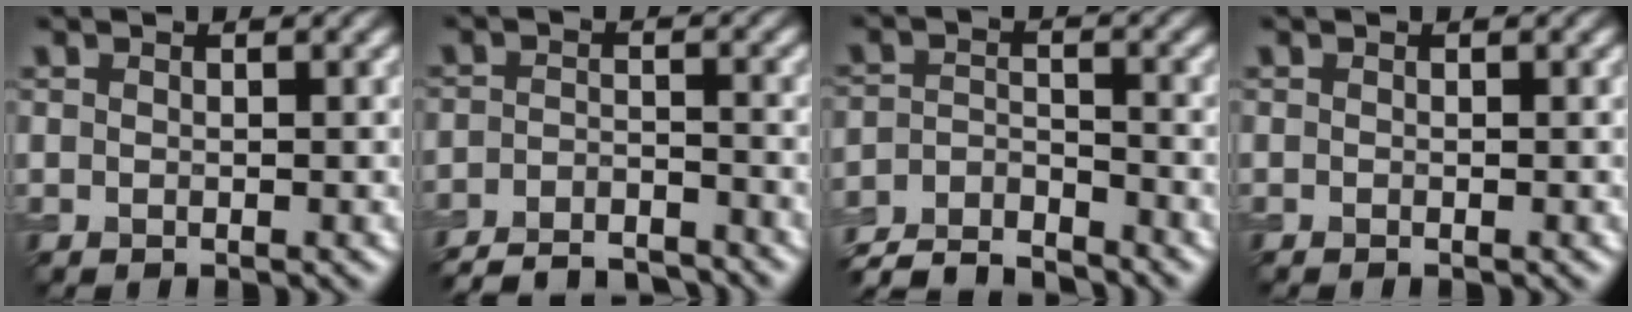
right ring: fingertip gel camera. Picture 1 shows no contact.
{"total": 5.8, "force": [-5.3, 1.2, 1.9], "torque": [-0.033, -0.009, -0.092]}
{"total": 5.6, "force": [-5.3, 1.2, 1.5], "torque": [-0.029, -0.010, -0.105]}
{"total": 0.0}